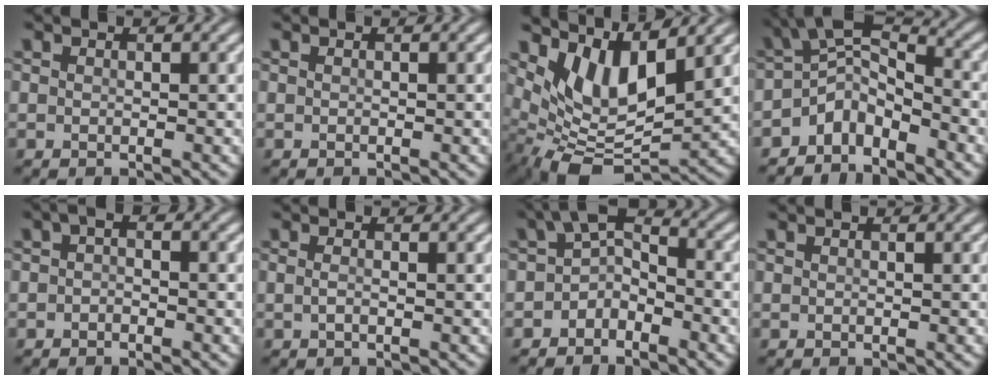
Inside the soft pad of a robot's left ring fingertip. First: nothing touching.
{"total": 0.0}
{"total": 7.3, "force": [2.7, 3.4, 5.8], "torque": [-0.108, -0.019, 0.061]}
{"total": 4.8, "force": [-3.2, 2.3, 2.8], "torque": [-0.042, 0.004, -0.072]}
{"total": 1.4, "force": [-0.3, 0.8, 1.1], "torque": [-0.020, 0.004, -0.010]}
{"total": 0.8, "force": [-0.2, 0.2, 0.7], "torque": [-0.019, 0.000, -0.006]}
{"total": 3.6, "force": [-1.4, 2.3, 2.4], "torque": [-0.034, 0.012, -0.036]}
{"total": 0.0}